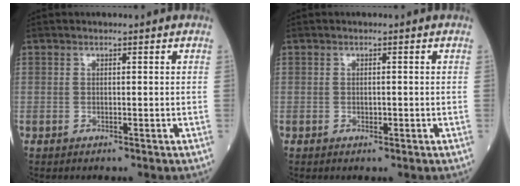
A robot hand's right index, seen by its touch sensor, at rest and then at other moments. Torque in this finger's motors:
{"motor_torque": [-0.24, -0.06, -0.03, -0.01]}